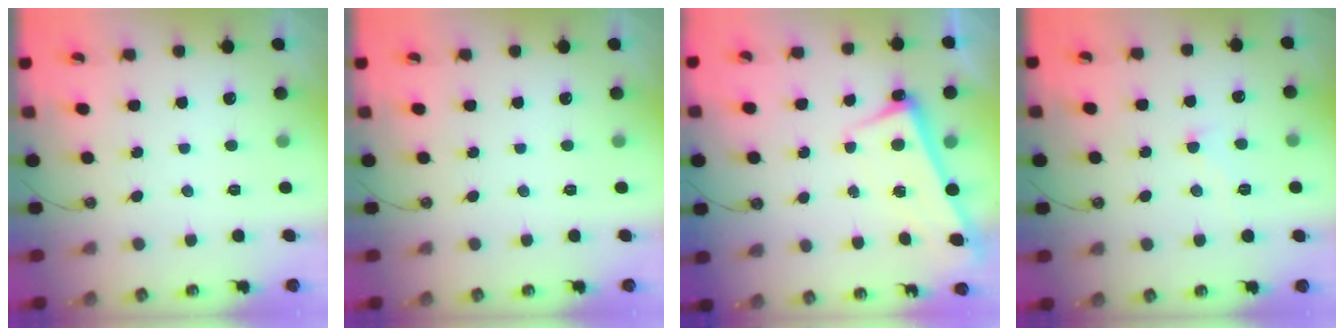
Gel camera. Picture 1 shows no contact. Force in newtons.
{"total": 0.0}
{"total": 2.6, "press": 2.4, "slide": 0.9}
{"total": 0.6, "press": 0.4, "slide": 0.4}